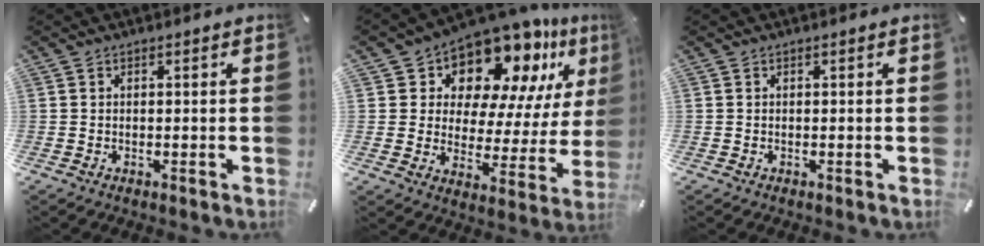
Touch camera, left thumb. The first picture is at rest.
{"total": 14.8, "force": [11.9, 7.2, 5.2], "torque": [-0.085, -0.112, 0.203]}
{"total": 0.0}